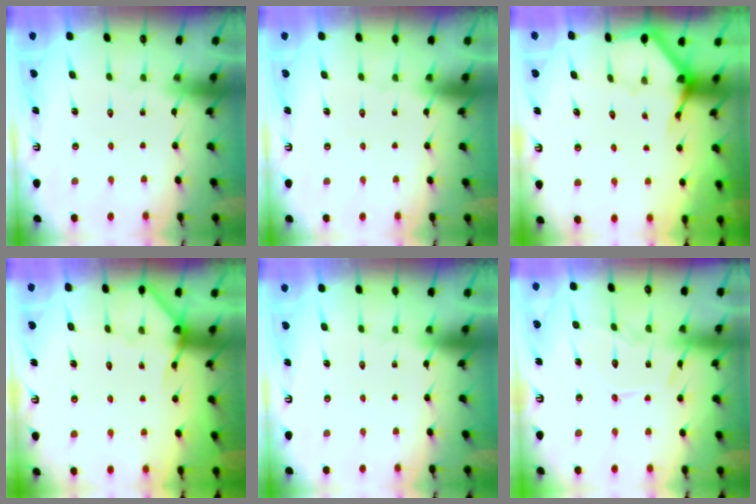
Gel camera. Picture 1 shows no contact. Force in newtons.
{"total": 0.0}
{"total": 4.1, "press": 4.1, "slide": 0.1}
{"total": 5.4, "press": 5.4, "slide": 0.5}
{"total": 0.0}
{"total": 10.9, "press": 10.9, "slide": 0.6}